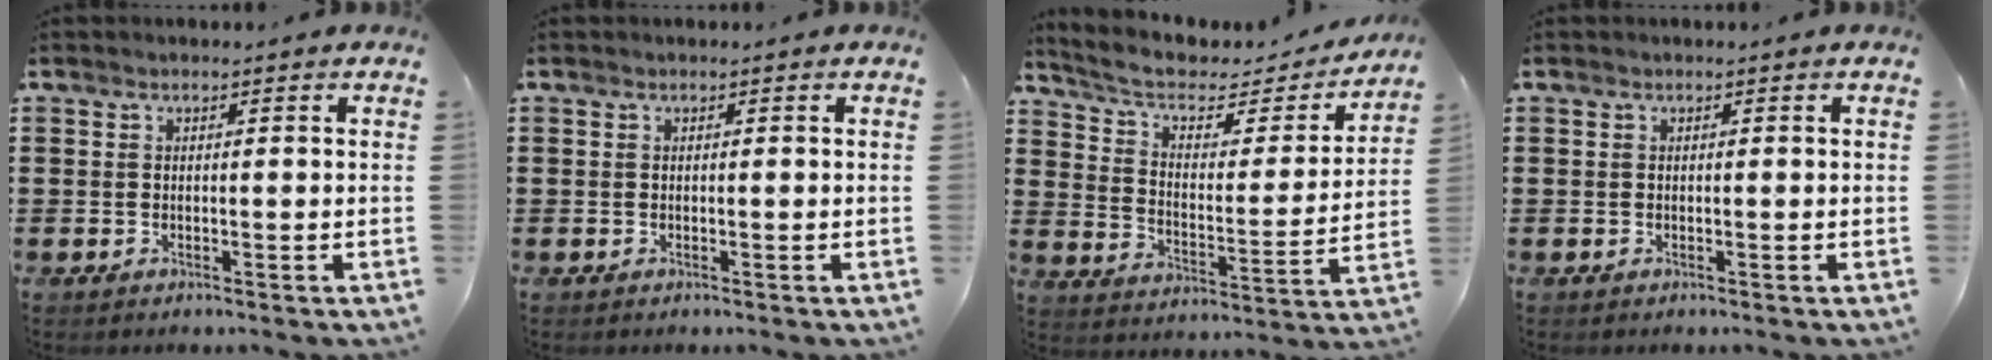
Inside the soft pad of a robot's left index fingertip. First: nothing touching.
{"total": 0.0}
{"total": 5.7, "force": [4.2, 2.3, 3.1], "torque": [-0.080, -0.025, 0.070]}
{"total": 0.0}